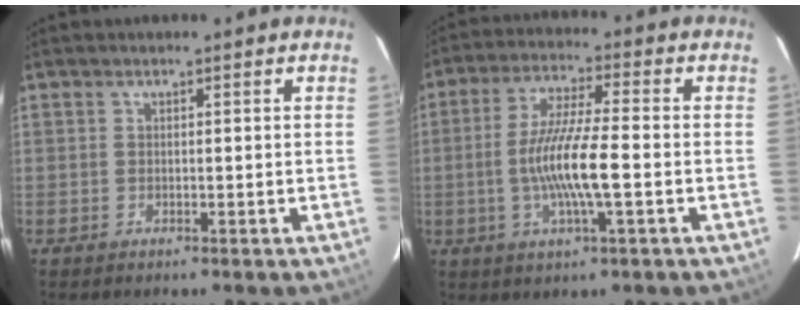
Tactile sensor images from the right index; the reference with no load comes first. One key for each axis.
{"total": 10.9, "fx": -2.2, "fy": 1.1, "fz": 10.6, "tx": -0.206, "ty": -0.004, "tz": -0.042}